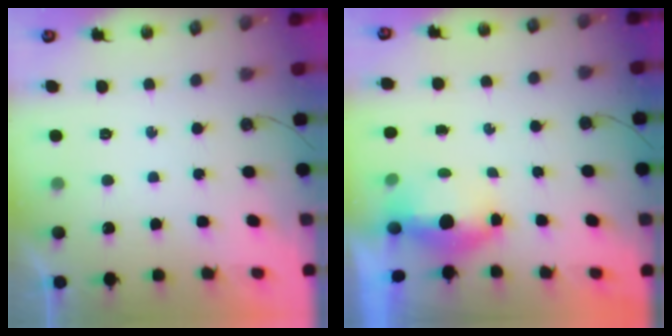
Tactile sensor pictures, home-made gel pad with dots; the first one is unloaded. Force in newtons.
{"total": 7.7, "press": 5.5, "slide": 5.4}